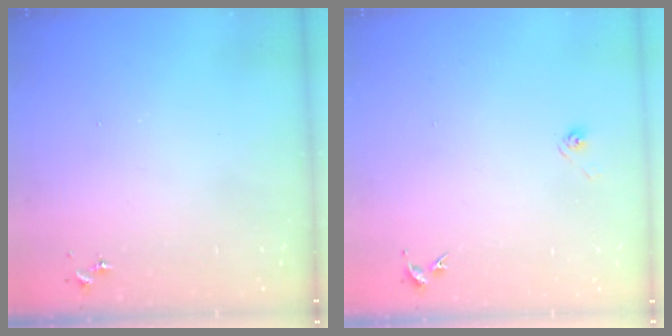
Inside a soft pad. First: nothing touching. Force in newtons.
{"total": 3.0, "press": 2.6, "slide": 1.5}